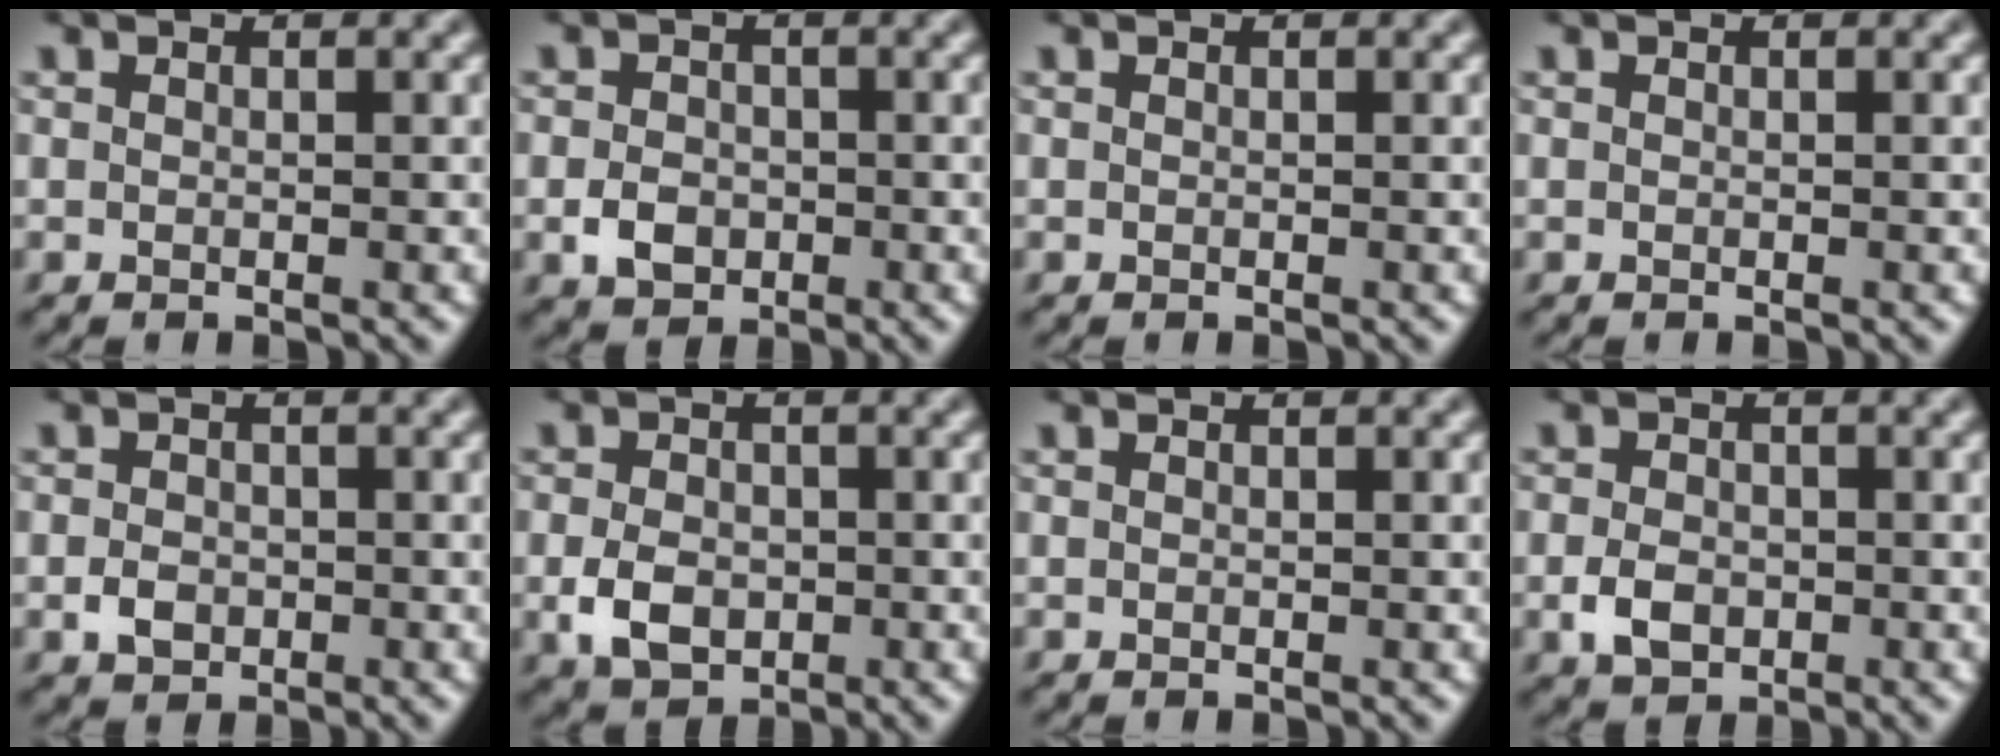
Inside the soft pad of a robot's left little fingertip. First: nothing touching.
{"total": 2.6, "force": [-0.8, 2.0, 1.4], "torque": [-0.025, -0.002, -0.020]}
{"total": 0.0}
{"total": 0.0}
{"total": 1.9, "force": [-0.6, 1.5, 1.0], "torque": [-0.017, -0.002, -0.016]}
{"total": 3.7, "force": [-1.0, 2.7, 2.3], "torque": [-0.049, -0.005, -0.022]}
{"total": 0.0}
{"total": 2.7, "force": [-0.8, 2.0, 1.7], "torque": [-0.033, -0.003, -0.019]}